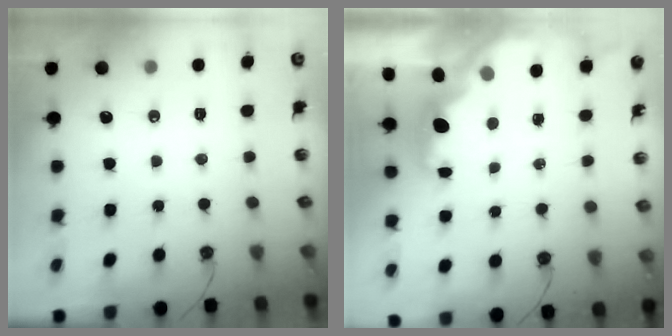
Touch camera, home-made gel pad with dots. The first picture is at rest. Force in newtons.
{"total": 2.1, "press": 2.0, "slide": 0.8}